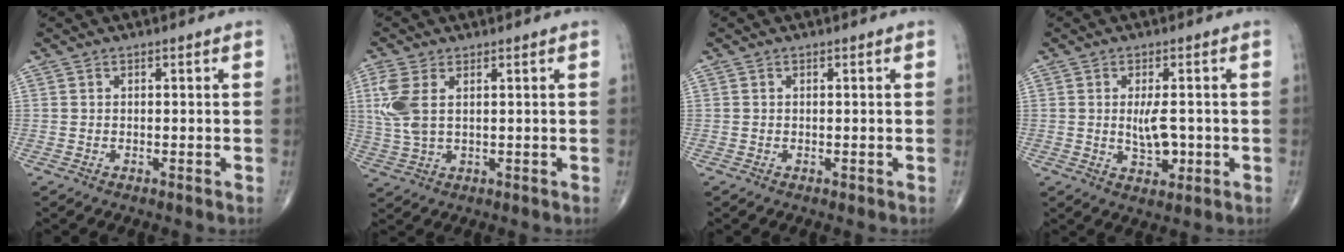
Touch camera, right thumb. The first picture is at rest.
{"total": 6.6, "force": [1.6, 3.5, 5.3], "torque": [-0.142, 0.005, 0.038]}
{"total": 0.0}
{"total": 5.3, "force": [-0.2, 2.7, 4.6], "torque": [-0.065, -0.004, 0.002]}